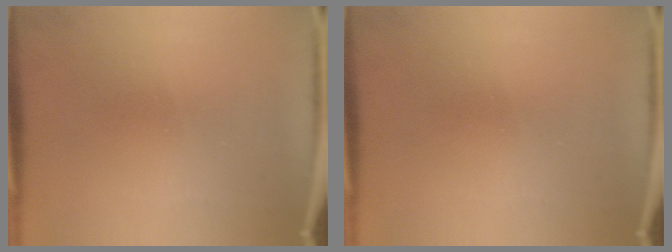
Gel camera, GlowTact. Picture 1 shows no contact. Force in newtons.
{"total": 0.0}